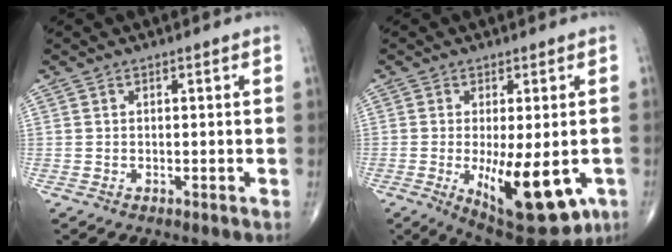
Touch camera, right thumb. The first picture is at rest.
{"total": 15.4, "force": [-4.2, 5.9, 13.5], "torque": [-0.184, -0.021, -0.043]}